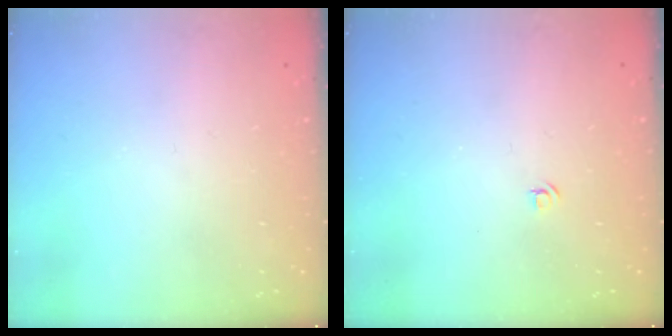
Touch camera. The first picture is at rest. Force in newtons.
{"total": 3.2, "press": 3.2, "slide": 0.4}